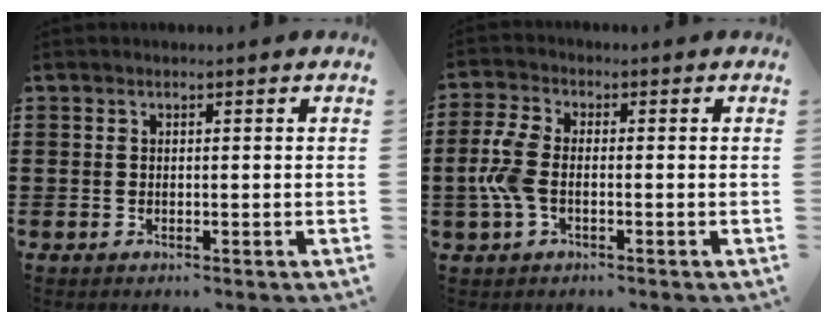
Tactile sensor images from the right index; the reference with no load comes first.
{"total": 6.1, "force": [-1.0, 3.2, 5.1], "torque": [-0.133, -0.004, -0.026]}